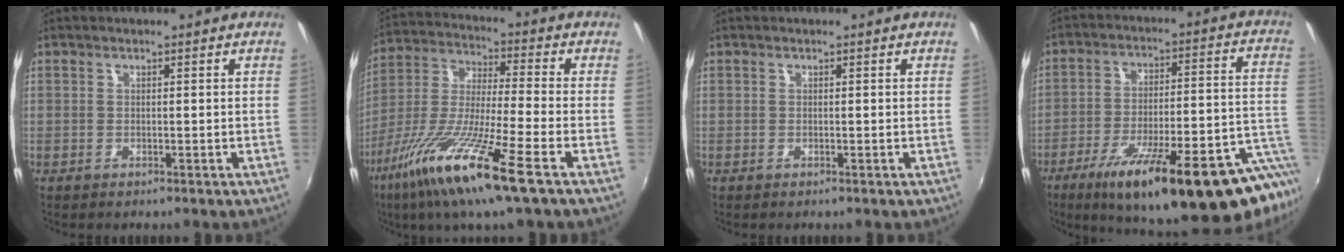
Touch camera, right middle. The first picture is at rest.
{"total": 17.3, "force": [-9.5, 1.0, 14.5], "torque": [-0.298, -0.036, -0.184]}
{"total": 0.0}
{"total": 27.3, "force": [-17.0, 3.6, 21.0], "torque": [-0.293, -0.042, -0.246]}